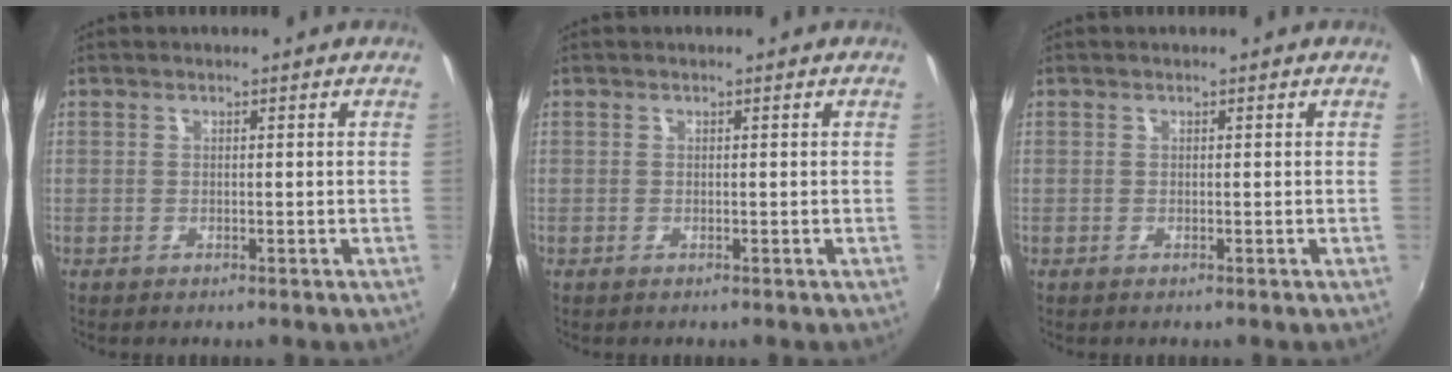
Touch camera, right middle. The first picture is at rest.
{"total": 0.0}
{"total": 0.0}